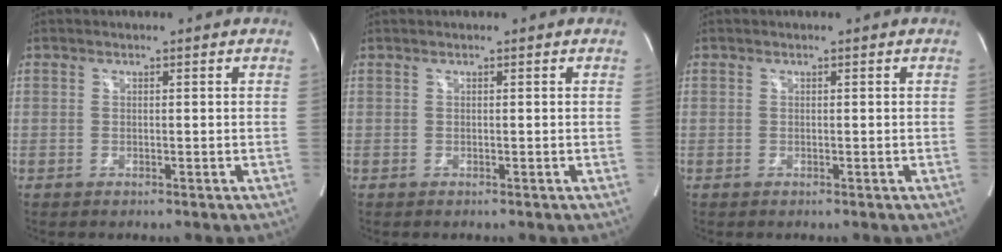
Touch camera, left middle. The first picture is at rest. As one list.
[{"total": 0.0}, {"total": 0.0}]